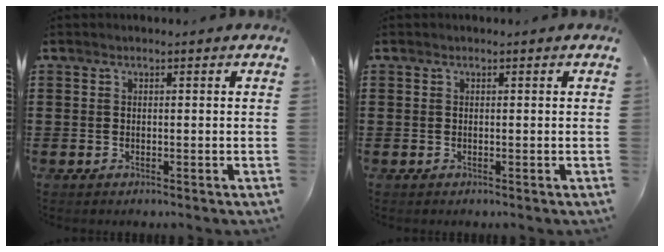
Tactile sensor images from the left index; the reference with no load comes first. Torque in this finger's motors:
{"motor_torque": [0.00, 0.00, 0.00, 0.00]}